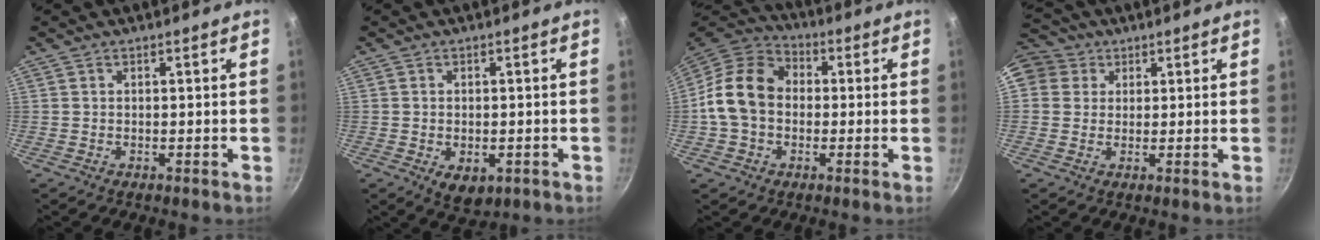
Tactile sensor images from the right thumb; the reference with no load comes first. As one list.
[{"total": 5.3, "force": [-1.4, 3.4, 3.8], "torque": [-0.045, -0.004, -0.012]}, {"total": 13.6, "force": [-0.3, 10.6, 8.6], "torque": [-0.125, 0.031, -0.027]}, {"total": 10.5, "force": [3.7, 9.0, 3.9], "torque": [-0.067, 0.019, 0.056]}]